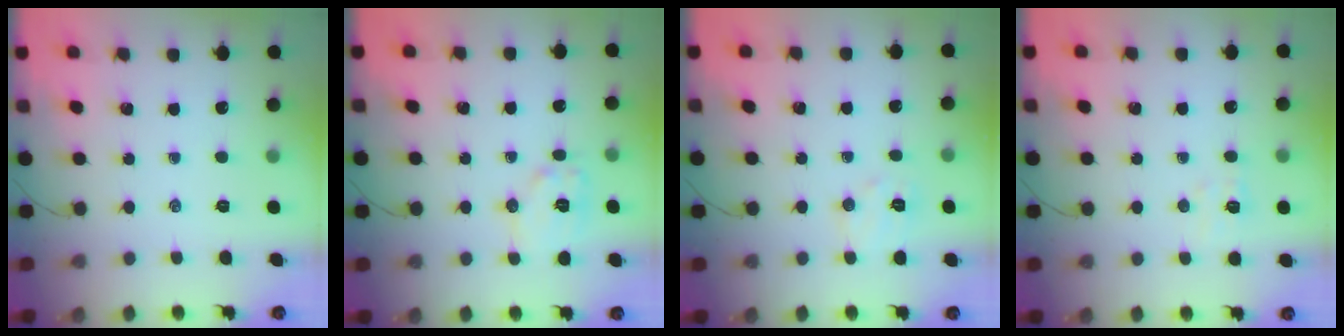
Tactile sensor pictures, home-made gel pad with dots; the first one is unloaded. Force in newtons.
{"total": 8.7, "press": 8.6, "slide": 0.5}
{"total": 6.0, "press": 5.9, "slide": 1.1}
{"total": 4.2, "press": 4.0, "slide": 1.2}